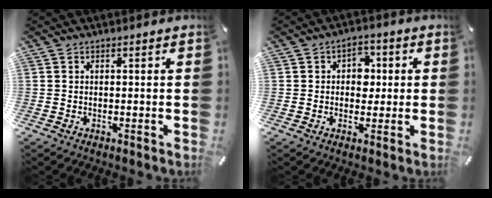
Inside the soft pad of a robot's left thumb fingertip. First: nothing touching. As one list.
[{"total": 5.6, "force": [0.2, 4.7, 3.0], "torque": [-0.034, 0.002, -0.005]}]